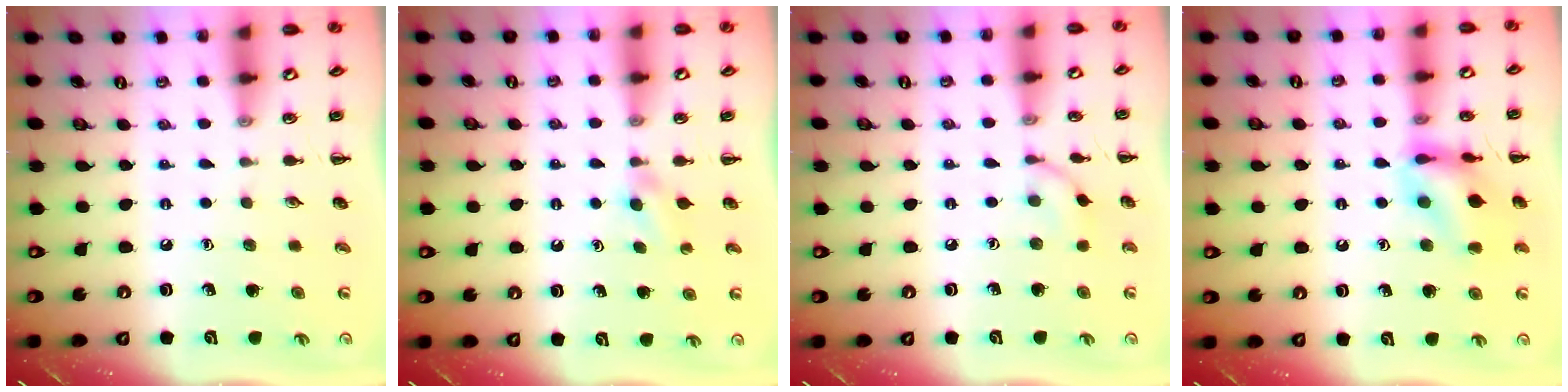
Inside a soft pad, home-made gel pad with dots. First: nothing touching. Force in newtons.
{"total": 2.0, "press": 1.8, "slide": 0.9}
{"total": 6.4, "press": 6.4, "slide": 0.8}
{"total": 14.2, "press": 14.1, "slide": 1.4}